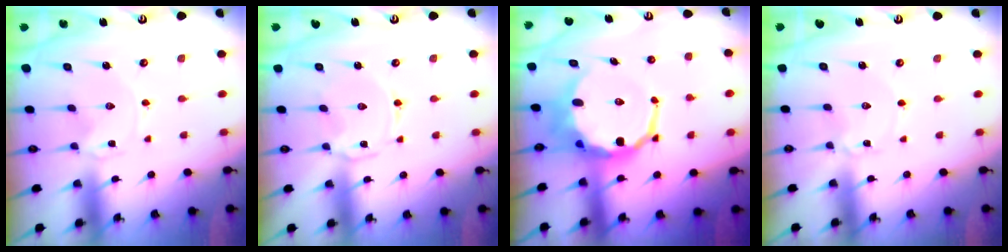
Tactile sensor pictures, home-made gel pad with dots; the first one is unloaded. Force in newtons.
{"total": 1.2, "press": 1.1, "slide": 0.4}
{"total": 9.9, "press": 9.7, "slide": 2.3}
{"total": 1.5, "press": 1.5, "slide": 0.2}